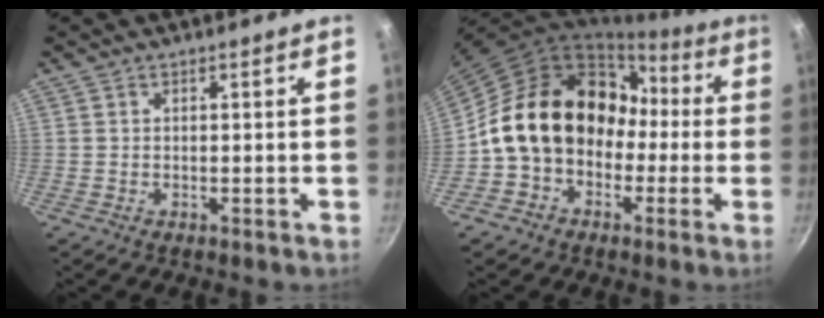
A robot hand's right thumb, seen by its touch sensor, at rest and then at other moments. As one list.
[{"total": 17.7, "force": [-1.2, 13.9, 10.8], "torque": [-0.132, 0.070, -0.021]}]